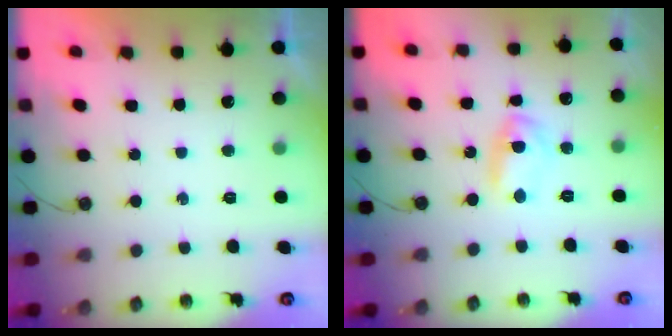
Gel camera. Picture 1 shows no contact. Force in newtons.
{"total": 6.0, "press": 6.0, "slide": 0.3}